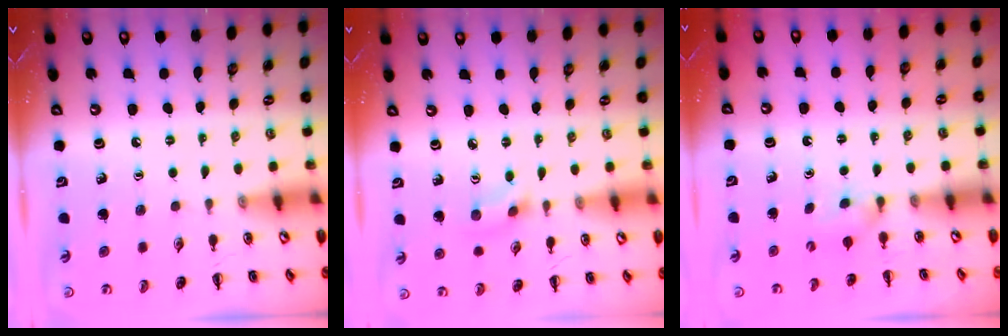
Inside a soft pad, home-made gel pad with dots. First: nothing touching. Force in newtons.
{"total": 2.8, "press": 2.6, "slide": 1.0}
{"total": 2.3, "press": 2.1, "slide": 0.9}